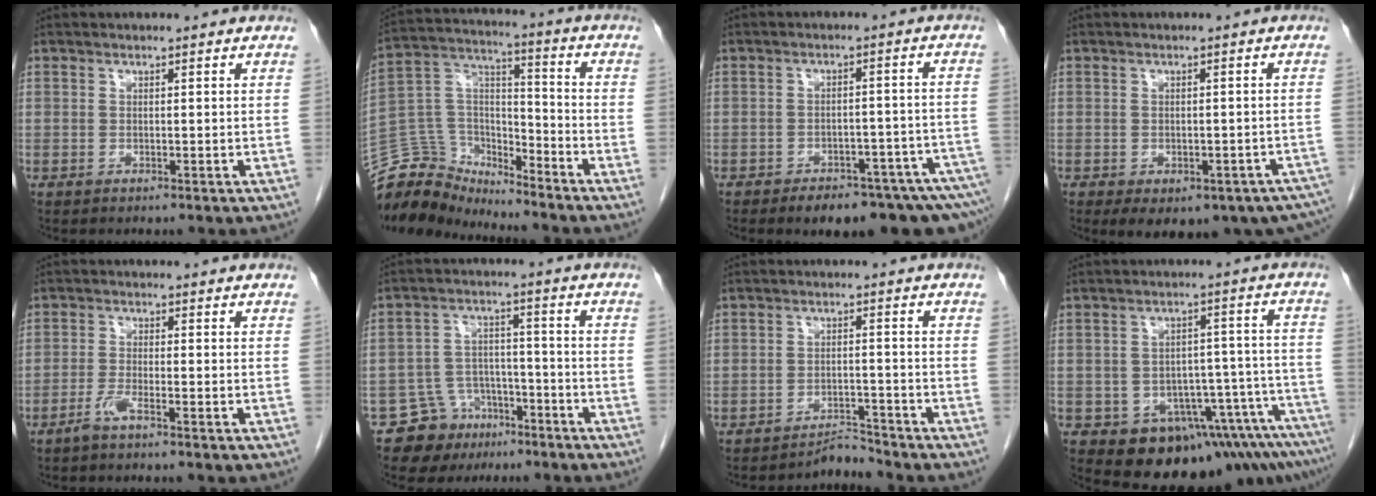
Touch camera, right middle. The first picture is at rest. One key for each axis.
{"total": 12.9, "fx": -12.4, "fy": 3.2, "fz": 1.0, "tx": -0.024, "ty": 0.059, "tz": -0.237}
{"total": 13.2, "fx": -10.8, "fy": 3.3, "fz": 6.9, "tx": -0.043, "ty": 0.024, "tz": -0.132}
{"total": 16.2, "fx": -10.9, "fy": 8.0, "fz": 8.8, "tx": -0.106, "ty": -0.002, "tz": -0.117}
{"total": 2.4, "fx": -1.7, "fy": -0.2, "fz": 1.7, "tx": -0.039, "ty": -0.002, "tz": -0.038}
{"total": 7.6, "fx": -5.4, "fy": 5.3, "fz": 0.5, "tx": -0.011, "ty": 0.029, "tz": -0.086}
{"total": 3.0, "fx": -2.8, "fy": -0.1, "fz": -1.1, "tx": 0.023, "ty": 0.000, "tz": -0.041}
{"total": 12.5, "fx": -10.2, "fy": 4.4, "fz": 5.8, "tx": -0.042, "ty": 0.044, "tz": -0.126}